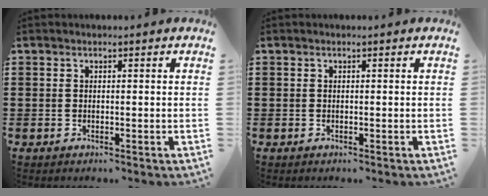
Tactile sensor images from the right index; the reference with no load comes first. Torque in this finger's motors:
{"motor_torque": [1.07, 1.07, 0.00, 0.00]}